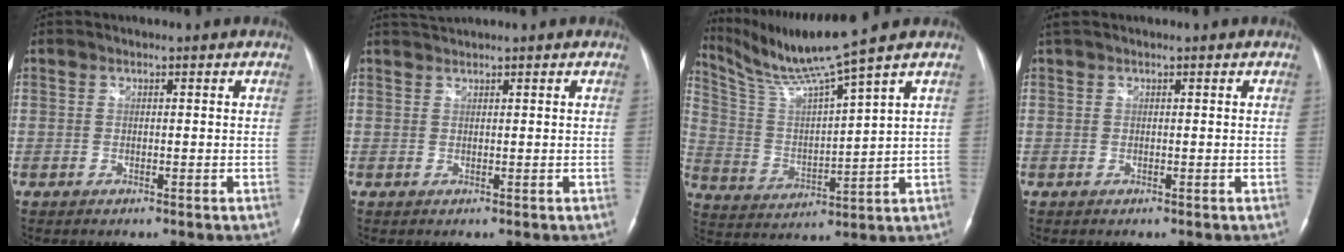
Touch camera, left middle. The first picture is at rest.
{"total": 1.4, "force": [1.3, -0.5, -0.1], "torque": [0.002, 0.006, 0.032]}
{"total": 11.9, "force": [10.0, -2.9, 5.7], "torque": [-0.120, -0.006, 0.198]}
{"total": 1.5, "force": [1.2, 0.5, 0.8], "torque": [-0.021, 0.026, 0.023]}